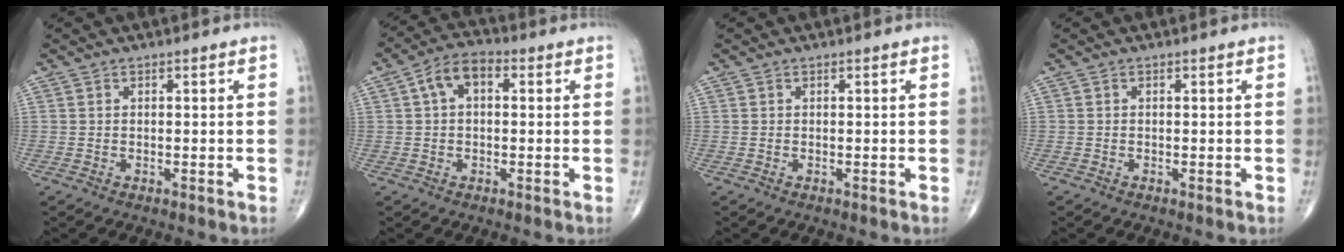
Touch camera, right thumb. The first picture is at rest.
{"total": 6.6, "force": [1.4, 4.0, 5.1], "torque": [-0.085, 0.024, 0.014]}
{"total": 0.0}
{"total": 0.0}